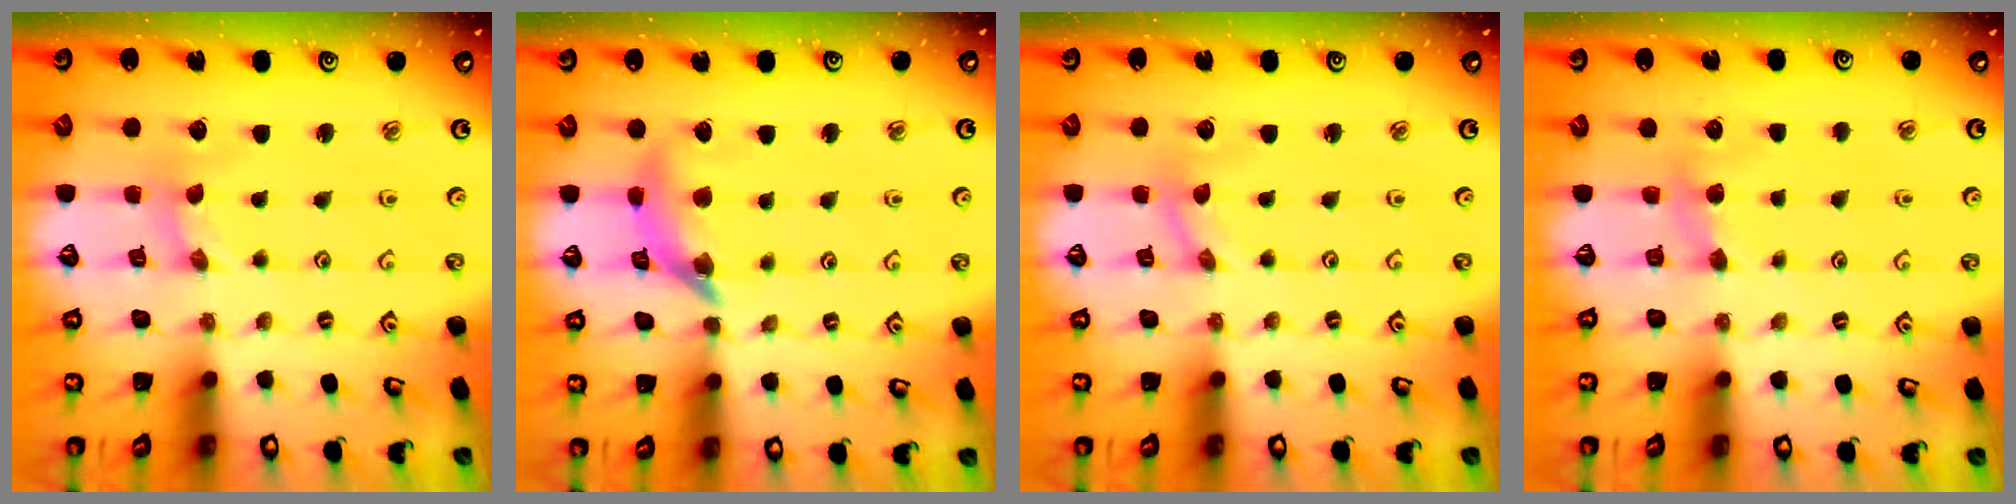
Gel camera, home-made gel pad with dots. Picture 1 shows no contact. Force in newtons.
{"total": 11.8, "press": 11.7, "slide": 1.5}
{"total": 0.0}
{"total": 3.8, "press": 3.7, "slide": 0.5}